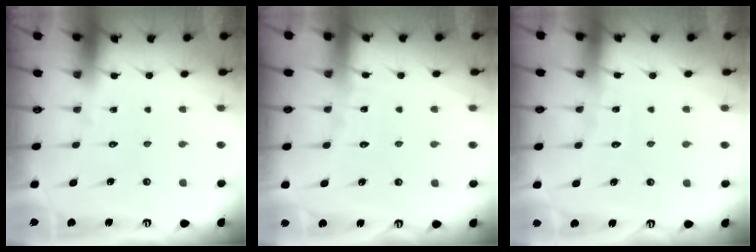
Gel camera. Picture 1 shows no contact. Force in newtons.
{"total": 2.5, "press": 2.5, "slide": 0.2}
{"total": 3.3, "press": 3.3, "slide": 0.3}